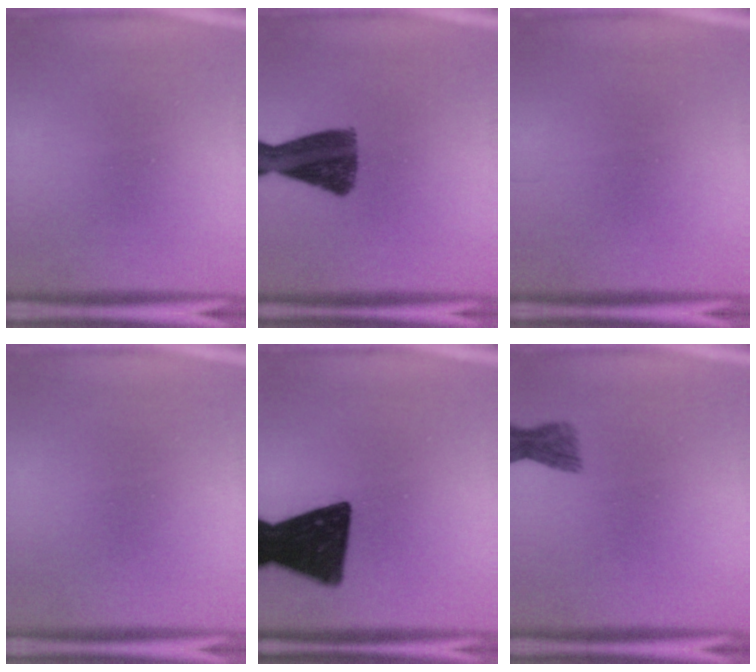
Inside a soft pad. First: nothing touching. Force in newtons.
{"total": 11.0}
{"total": 1.1}
{"total": 1.9}
{"total": 17.3}
{"total": 1.9}